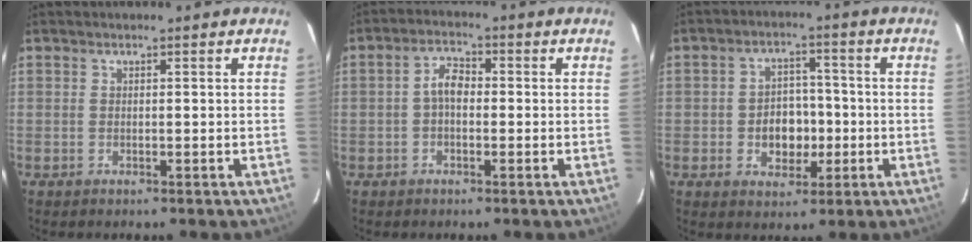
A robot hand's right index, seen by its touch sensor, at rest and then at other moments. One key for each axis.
{"total": 3.6, "fx": -0.5, "fy": 2.2, "fz": 2.8, "tx": -0.053, "ty": 0.015, "tz": -0.009}
{"total": 7.1, "fx": -1.6, "fy": 5.5, "fz": 4.1, "tx": -0.084, "ty": 0.014, "tz": -0.016}